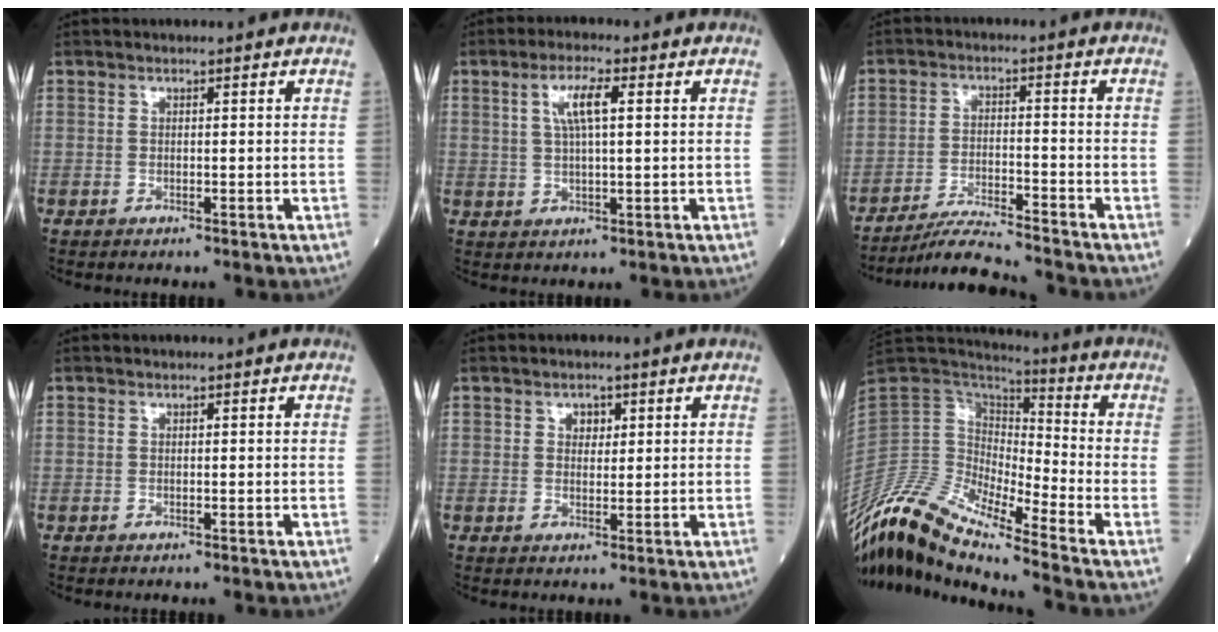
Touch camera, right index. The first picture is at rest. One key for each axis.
{"total": 5.4, "fx": 1.7, "fy": 0.8, "fz": 5.0, "tx": -0.101, "ty": 0.008, "tz": 0.034}
{"total": 8.2, "fx": -7.9, "fy": -0.8, "fz": 2.3, "tx": -0.038, "ty": -0.013, "tz": -0.141}
{"total": 0.0}
{"total": 2.1, "fx": 0.9, "fy": 1.4, "fz": 1.2, "tx": -0.015, "ty": 0.001, "tz": 0.013}
{"total": 13.7, "fx": -11.0, "fy": 2.0, "fz": 8.0, "tx": -0.162, "ty": 0.031, "tz": -0.209}